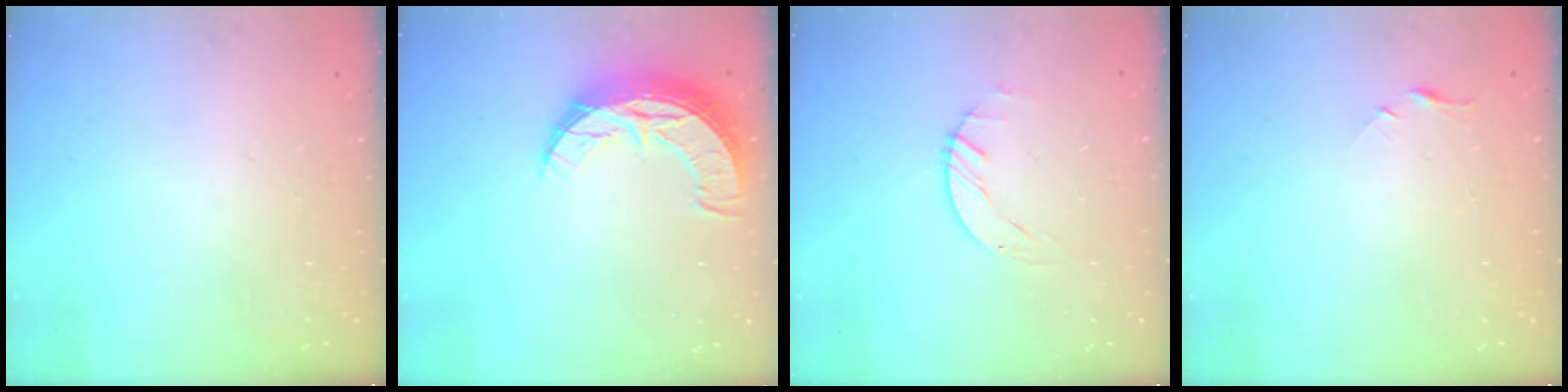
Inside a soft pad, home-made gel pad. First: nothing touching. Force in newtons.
{"total": 10.6, "press": 10.6, "slide": 0.8}
{"total": 0.7, "press": 0.7, "slide": 0.2}
{"total": 2.8, "press": 2.7, "slide": 0.4}